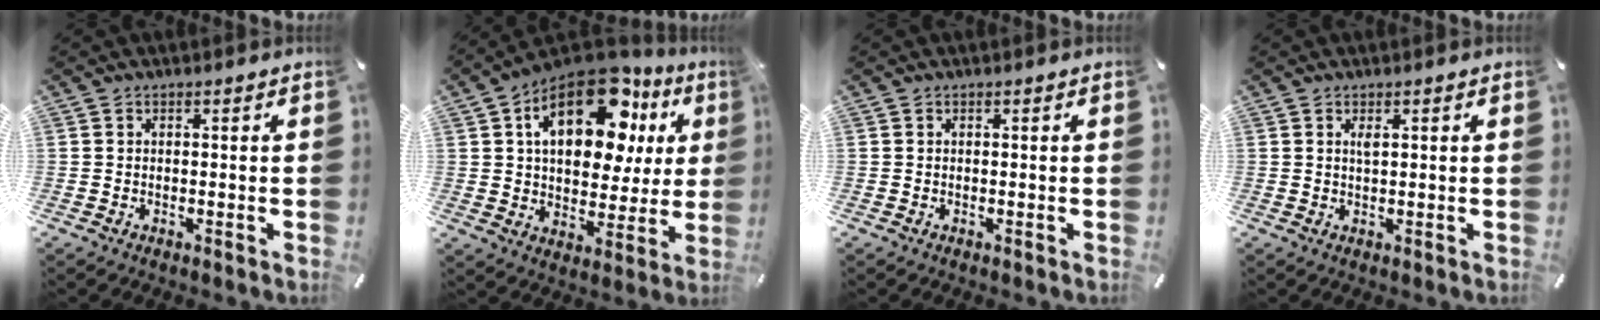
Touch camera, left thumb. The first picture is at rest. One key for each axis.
{"total": 22.8, "fx": 10.0, "fy": 12.8, "fz": 16.0, "tx": -0.247, "ty": -0.046, "tz": 0.164}
{"total": 0.0}
{"total": 1.5, "fx": 0.6, "fy": 0.4, "fz": 1.4, "tx": -0.028, "ty": 0.003, "tz": 0.008}